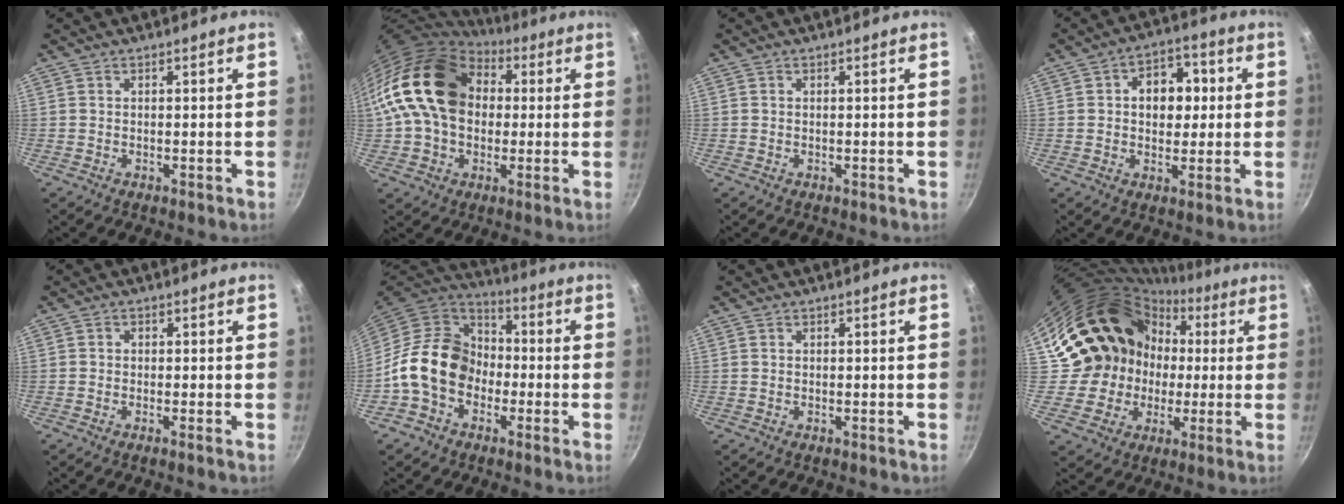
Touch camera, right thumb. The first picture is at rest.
{"total": 20.9, "force": [3.4, 15.4, 13.7], "torque": [-0.223, 0.034, 0.050]}
{"total": 0.0}
{"total": 9.2, "force": [1.3, 6.7, 6.1], "torque": [-0.044, 0.011, 0.011]}
{"total": 0.8, "force": [-0.5, 0.2, 0.5], "torque": [-0.014, 0.002, -0.016]}
{"total": 16.0, "force": [-3.6, 12.6, 9.2], "torque": [-0.125, 0.049, -0.080]}
{"total": 0.0}
{"total": 20.4, "force": [2.0, 18.4, 8.7], "torque": [-0.121, 0.044, 0.046]}